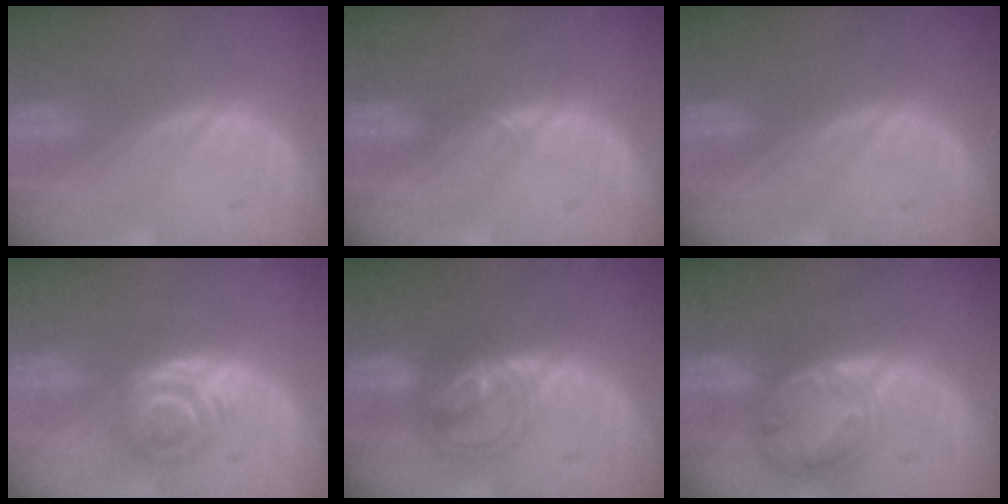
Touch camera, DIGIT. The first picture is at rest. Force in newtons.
{"total": 0.8, "press": 0.7, "slide": 0.4}
{"total": 0.0}
{"total": 5.4, "press": 5.1, "slide": 1.6}
{"total": 5.9, "press": 5.9, "slide": 0.9}
{"total": 8.5, "press": 7.2, "slide": 4.5}